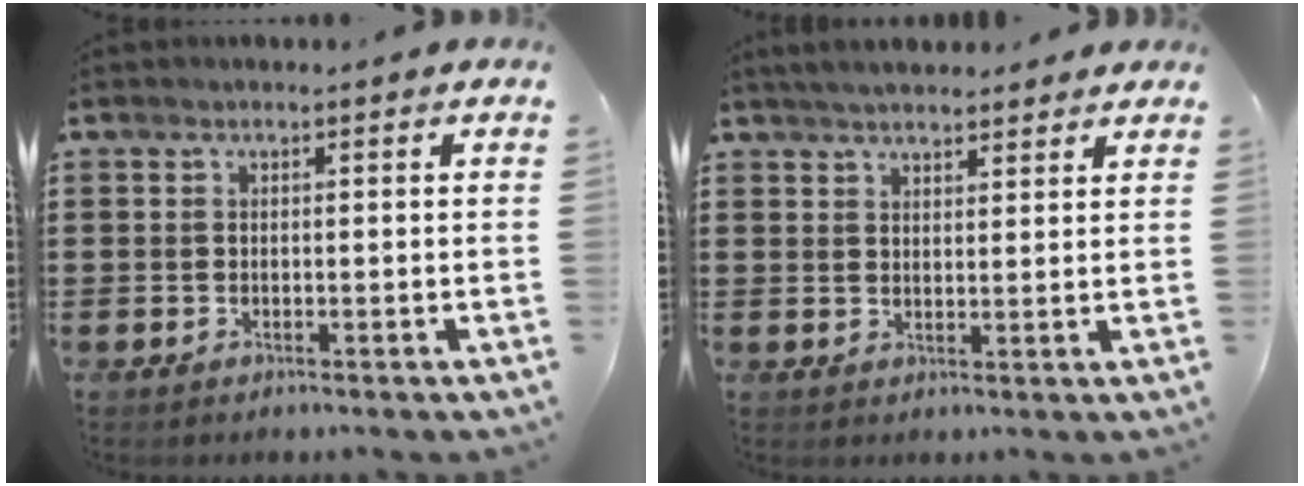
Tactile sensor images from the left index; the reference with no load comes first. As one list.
[{"total": 3.7, "force": [3.5, 0.5, 0.9], "torque": [-0.027, -0.001, 0.067]}]